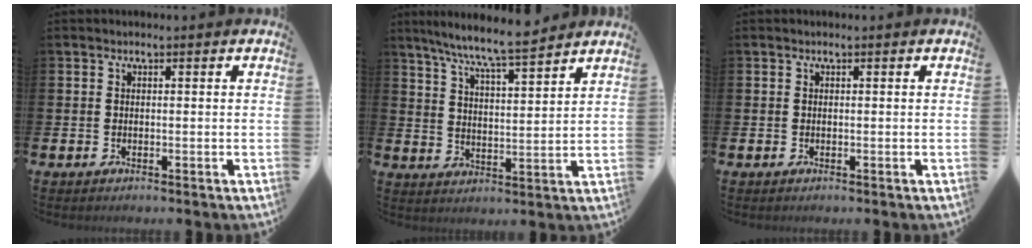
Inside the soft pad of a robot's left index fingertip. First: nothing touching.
{"total": 8.0, "force": [7.5, 0.0, 2.8], "torque": [-0.083, -0.041, 0.134]}
{"total": 0.0}